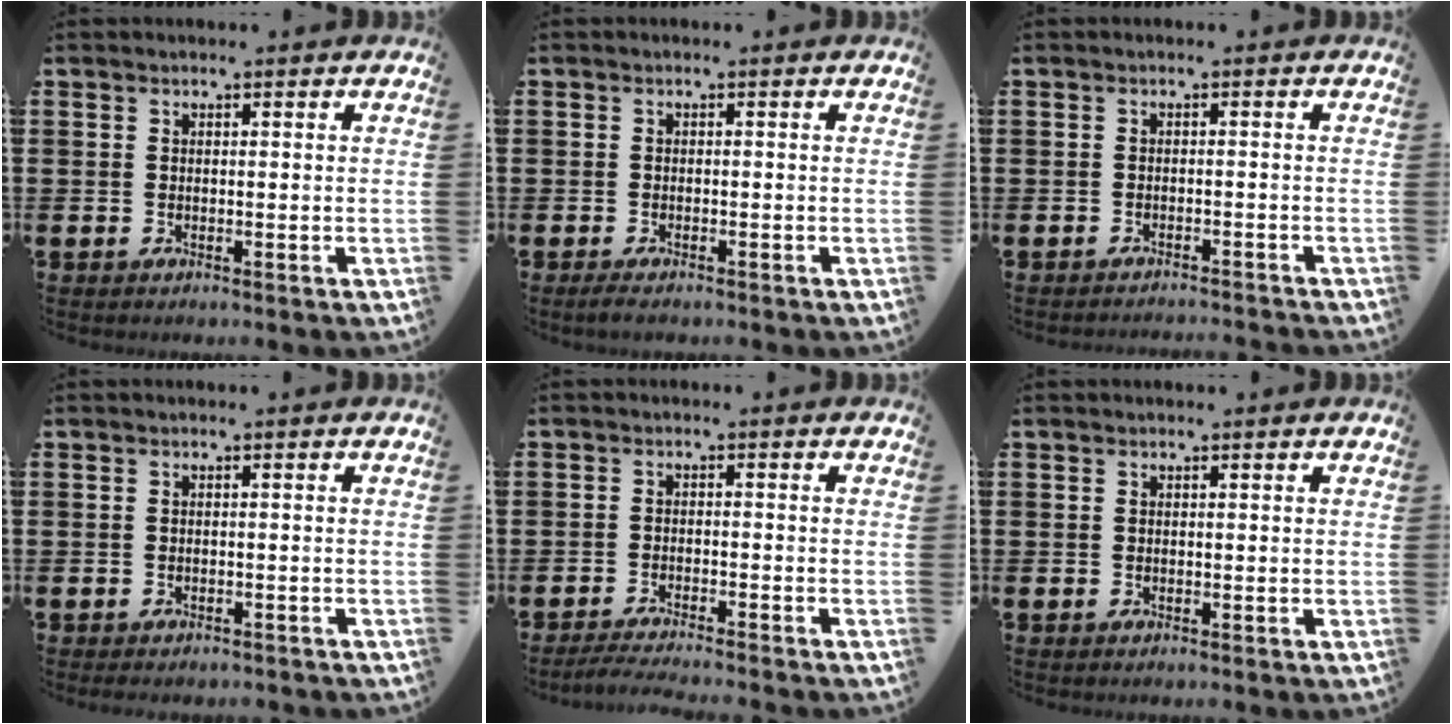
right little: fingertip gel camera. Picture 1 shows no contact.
{"total": 1.1, "force": [-0.6, 0.3, 0.8], "torque": [-0.016, -0.002, -0.012]}
{"total": 1.1, "force": [-1.1, -0.2, -0.1], "torque": [0.000, 0.003, -0.022]}
{"total": 0.7, "force": [-0.7, 0.1, 0.2], "torque": [-0.005, -0.003, -0.013]}
{"total": 2.2, "force": [-2.1, -0.2, 0.8], "torque": [-0.012, 0.003, -0.040]}
{"total": 0.0}